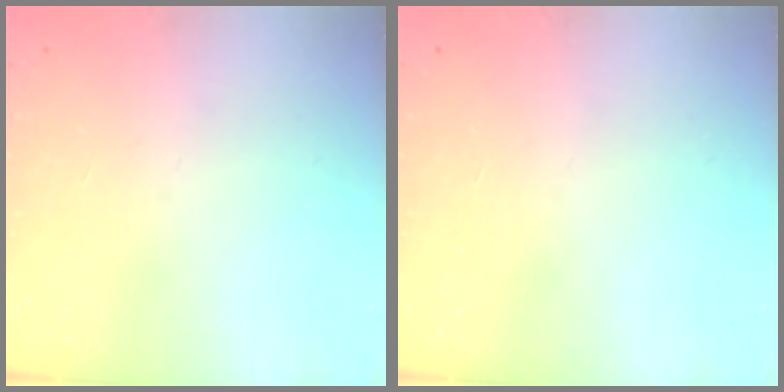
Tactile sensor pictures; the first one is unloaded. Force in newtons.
{"total": 0.0}